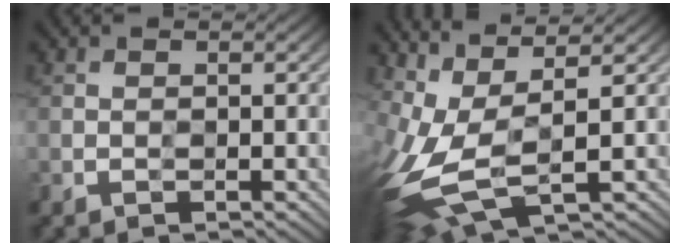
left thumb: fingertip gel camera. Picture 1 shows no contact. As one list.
[{"total": 10.8, "force": [1.2, 4.2, 9.9], "torque": [-0.253, 0.005, 0.032]}]